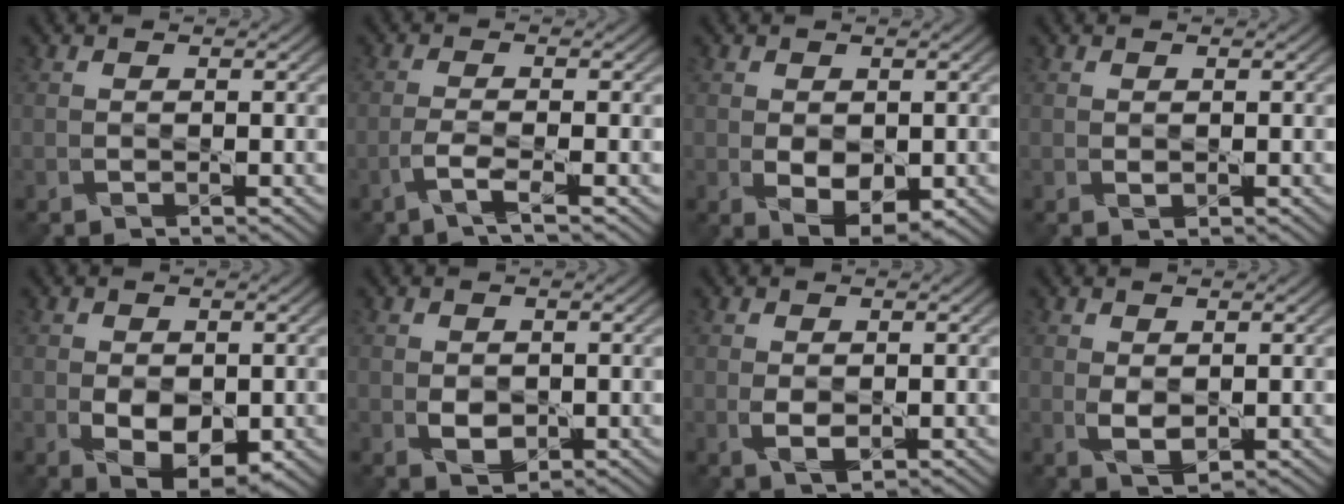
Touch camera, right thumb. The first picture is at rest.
{"total": 2.5, "force": [-1.6, -0.1, 1.9], "torque": [-0.043, 0.007, -0.043]}
{"total": 4.2, "force": [-0.3, 2.6, 3.2], "torque": [-0.065, -0.011, -0.001]}
{"total": 0.6, "force": [0.2, 0.4, 0.4], "torque": [-0.009, -0.001, 0.005]}
{"total": 4.8, "force": [-0.7, 3.0, 3.7], "torque": [-0.072, -0.011, -0.008]}
{"total": 2.3, "force": [-0.1, 1.7, 1.5], "torque": [-0.034, -0.003, 0.000]}
{"total": 2.4, "force": [-0.1, 1.4, 2.0], "torque": [-0.046, -0.006, 0.002]}
{"total": 2.8, "force": [0.3, 1.7, 2.3], "torque": [-0.051, -0.004, 0.010]}